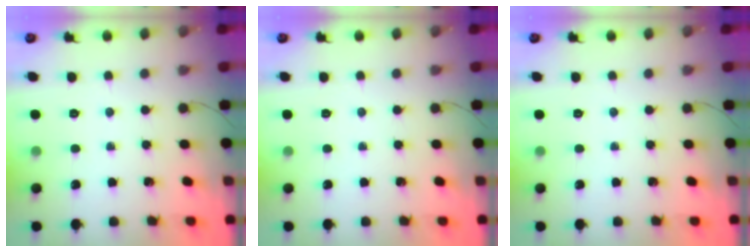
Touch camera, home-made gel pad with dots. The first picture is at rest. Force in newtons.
{"total": 0.0}
{"total": 0.0}